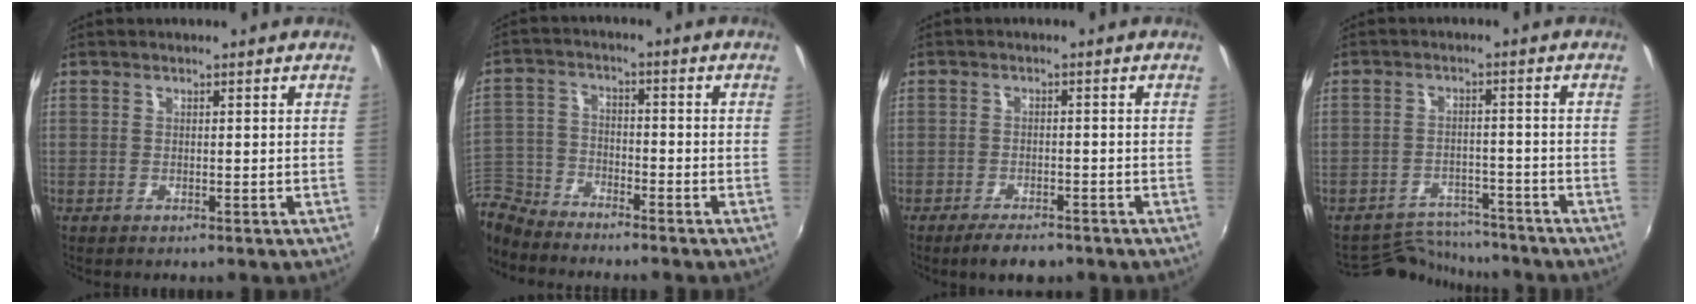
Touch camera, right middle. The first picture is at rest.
{"total": 9.6, "force": [-8.4, 4.0, 2.2], "torque": [-0.067, 0.009, -0.171]}
{"total": 5.0, "force": [-4.0, 1.6, 2.7], "torque": [-0.061, -0.005, -0.065]}
{"total": 8.8, "force": [-8.5, 2.2, 0.4], "torque": [-0.025, 0.018, -0.129]}